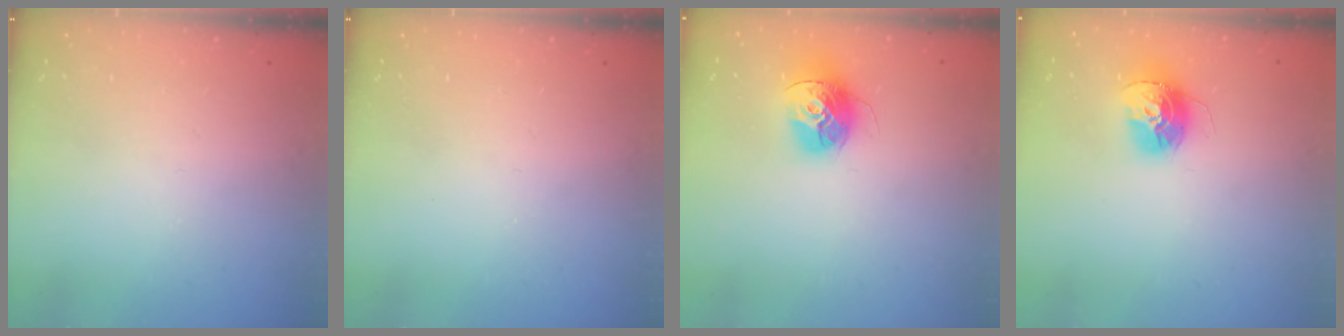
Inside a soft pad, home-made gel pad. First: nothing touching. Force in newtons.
{"total": 0.0}
{"total": 14.4, "press": 14.4, "slide": 1.3}
{"total": 13.8, "press": 13.7, "slide": 1.3}